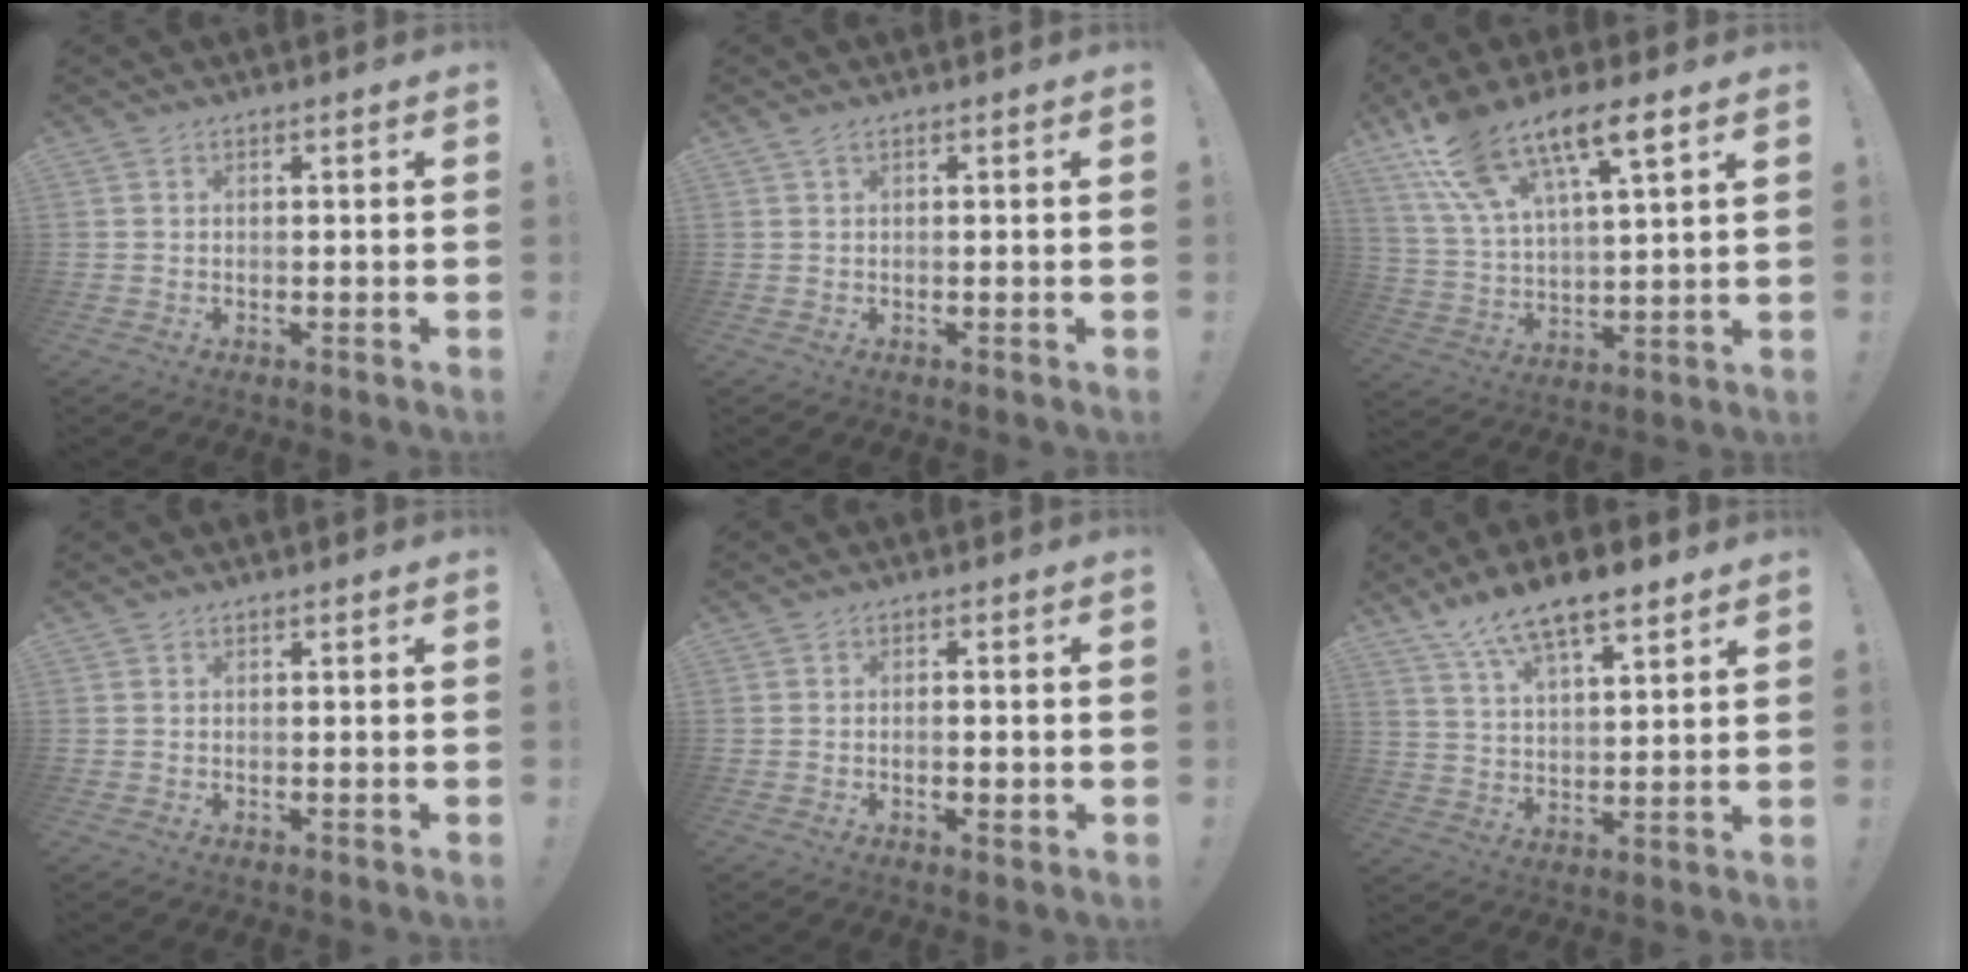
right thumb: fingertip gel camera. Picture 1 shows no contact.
{"total": 1.0, "force": [0.8, 0.1, 0.6], "torque": [-0.008, -0.001, 0.013]}
{"total": 16.1, "force": [10.7, 5.7, 10.6], "torque": [-0.191, -0.058, 0.187]}
{"total": 0.0}
{"total": 2.2, "force": [-0.9, 0.9, 1.8], "torque": [-0.028, 0.003, -0.014]}
{"total": 12.1, "force": [9.1, 4.0, 6.9], "torque": [-0.124, -0.050, 0.163]}